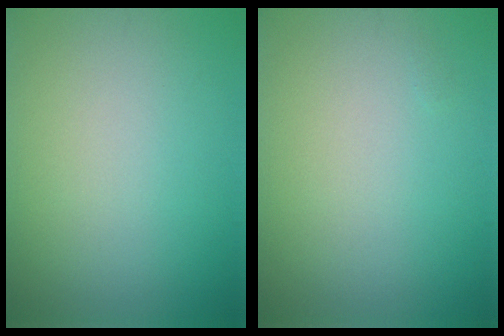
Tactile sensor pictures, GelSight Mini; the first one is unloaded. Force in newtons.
{"total": 0.0}